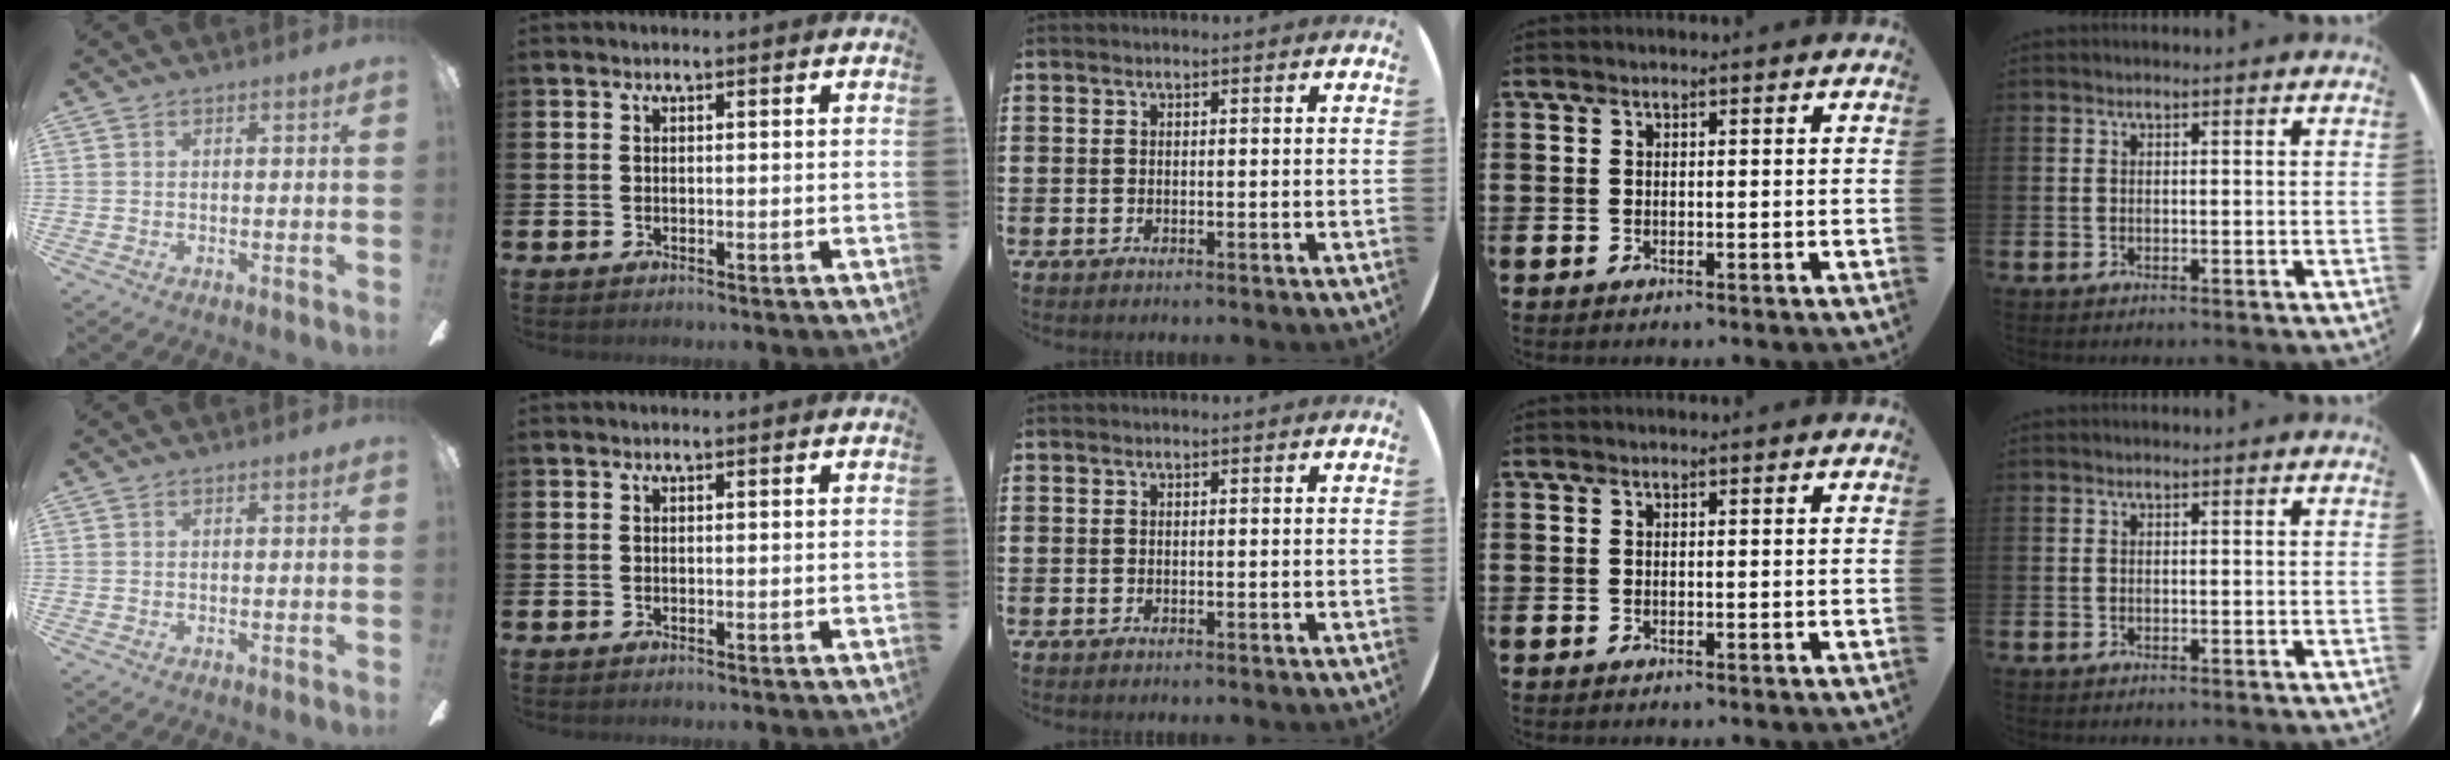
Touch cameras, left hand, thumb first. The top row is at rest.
{}